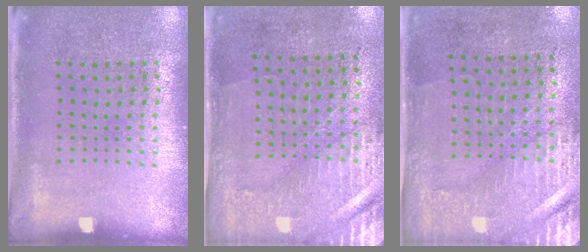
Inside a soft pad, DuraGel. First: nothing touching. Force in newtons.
{"total": 3.0, "press": 2.5, "slide": 1.6}
{"total": 3.0, "press": 2.5, "slide": 1.6}